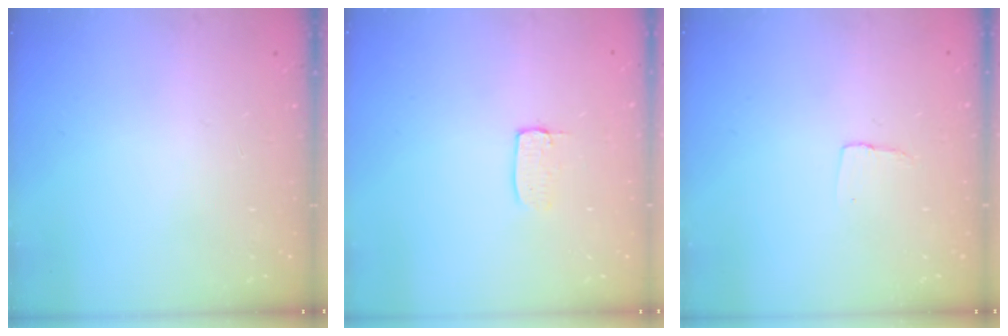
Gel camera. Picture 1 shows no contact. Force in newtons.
{"total": 3.4, "press": 3.4, "slide": 0.1}
{"total": 3.8, "press": 3.8, "slide": 0.3}